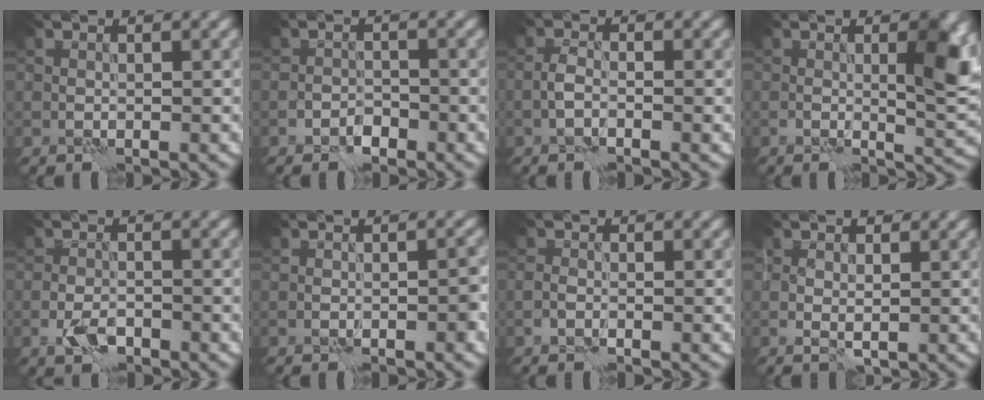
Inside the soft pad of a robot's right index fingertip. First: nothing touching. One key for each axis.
{"total": 1.3, "fx": -1.1, "fy": 0.6, "fz": 0.4, "tx": -0.001, "ty": 0.006, "tz": -0.021}
{"total": 1.4, "fx": -0.8, "fy": 0.3, "fz": 1.1, "tx": -0.020, "ty": 0.005, "tz": -0.018}
{"total": 4.7, "fx": 0.3, "fy": 1.0, "fz": 4.6, "tx": -0.065, "ty": -0.004, "tz": 0.007}
{"total": 2.2, "fx": -1.3, "fy": 1.1, "fz": 1.4, "tx": -0.027, "ty": 0.000, "tz": -0.025}
{"total": 1.2, "fx": -0.8, "fy": 0.3, "fz": 0.7, "tx": -0.008, "ty": 0.007, "tz": -0.010}
{"total": 0.6, "fx": -0.5, "fy": 0.1, "fz": 0.3, "tx": -0.008, "ty": 0.003, "tz": -0.013}
{"total": 2.0, "fx": 0.2, "fy": 1.4, "fz": 1.4, "tx": -0.015, "ty": 0.002, "tz": 0.009}